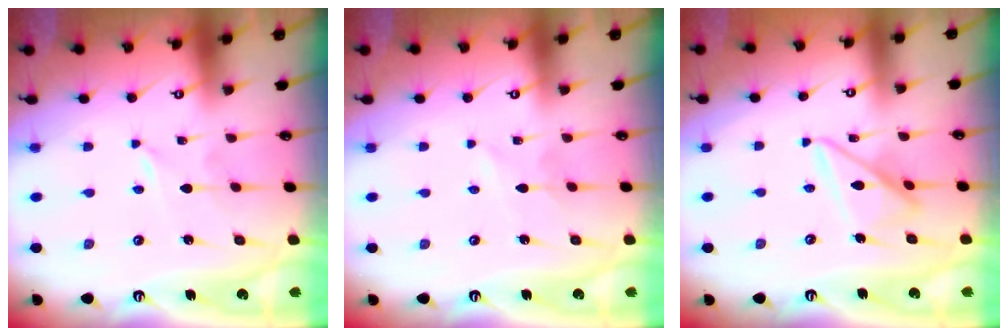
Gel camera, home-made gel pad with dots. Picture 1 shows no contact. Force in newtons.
{"total": 0.8, "press": 0.8, "slide": 0.1}
{"total": 11.8, "press": 11.8, "slide": 1.1}